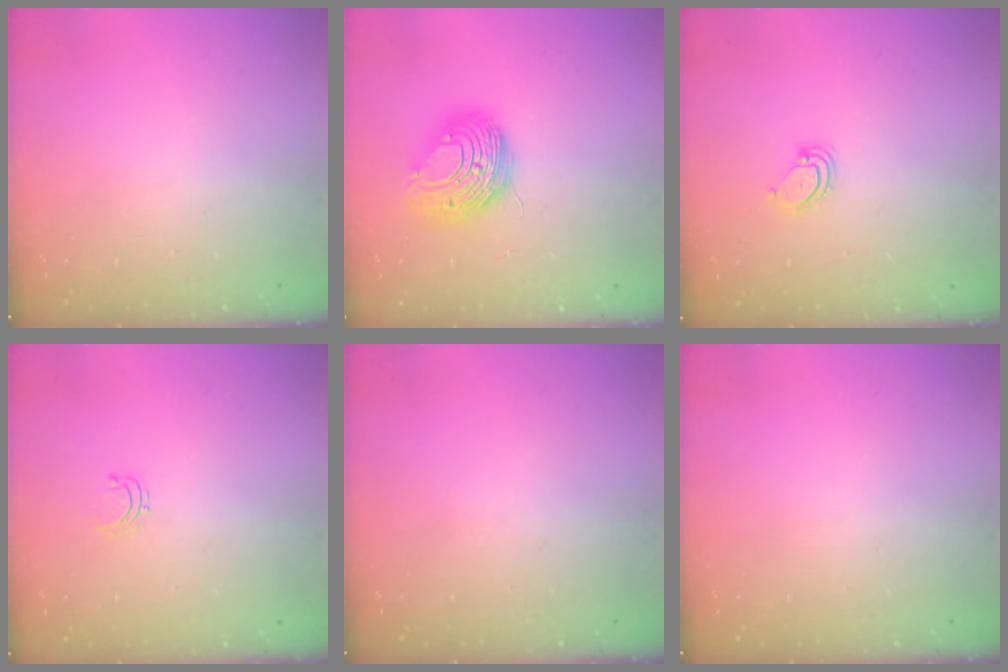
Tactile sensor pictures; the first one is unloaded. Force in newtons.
{"total": 10.5, "press": 10.5, "slide": 1.3}
{"total": 4.4, "press": 4.4, "slide": 0.3}
{"total": 3.1, "press": 3.1, "slide": 0.2}
{"total": 0.0}
{"total": 0.0}